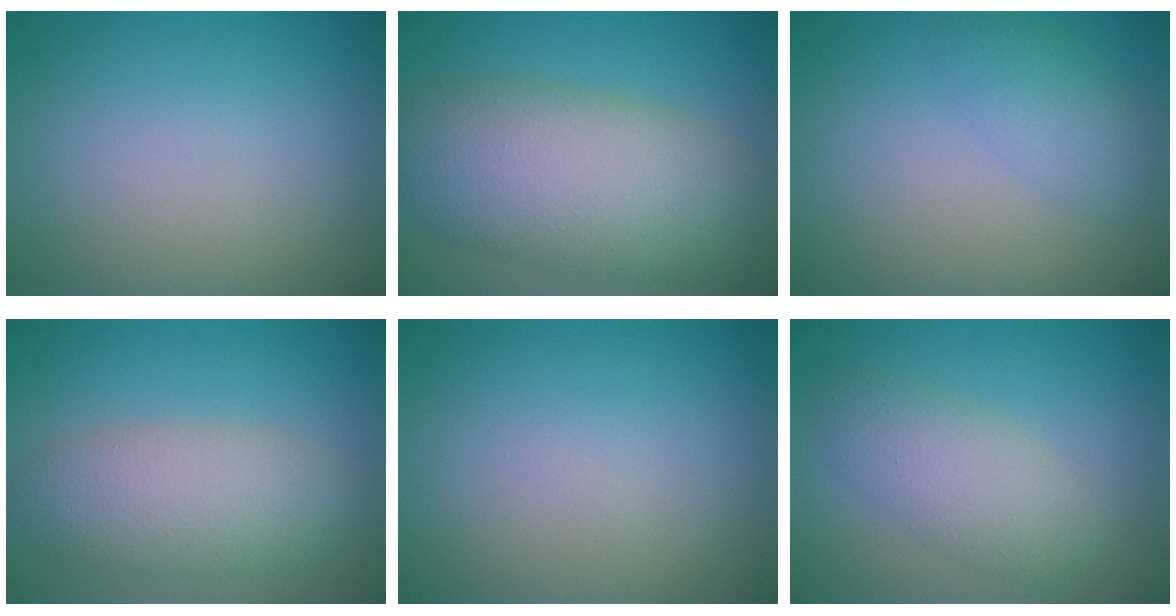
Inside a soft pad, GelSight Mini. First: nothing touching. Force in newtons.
{"total": 9.7, "press": 9.7, "slide": 0.5}
{"total": 2.5, "press": 2.5, "slide": 0.1}
{"total": 5.1, "press": 5.1, "slide": 0.4}
{"total": 0.0}
{"total": 3.8, "press": 3.8, "slide": 0.1}